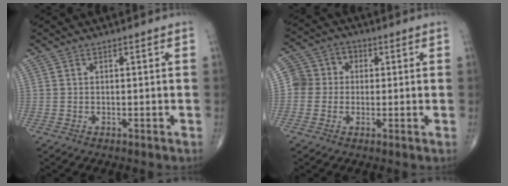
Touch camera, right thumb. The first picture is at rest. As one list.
[{"total": 6.5, "force": [0.2, 6.1, 2.2], "torque": [-0.015, 0.023, -0.008]}]